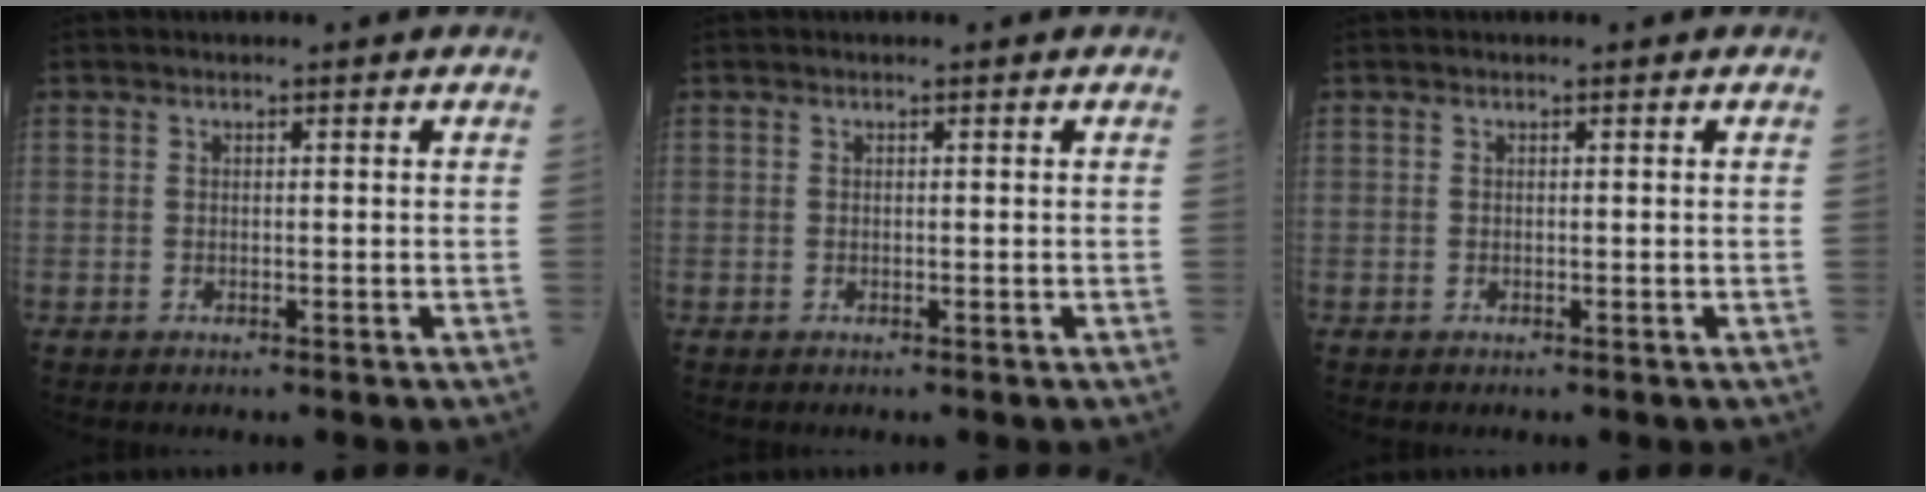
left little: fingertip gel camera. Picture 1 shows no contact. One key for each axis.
{"total": 0.0}
{"total": 0.0}